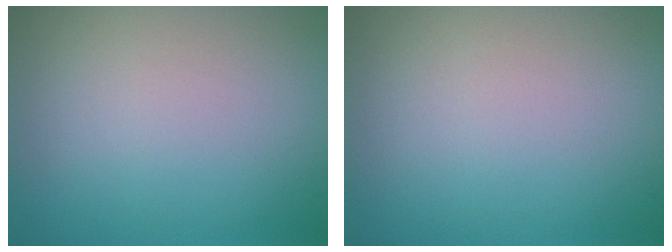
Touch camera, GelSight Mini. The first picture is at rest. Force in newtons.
{"total": 0.0}